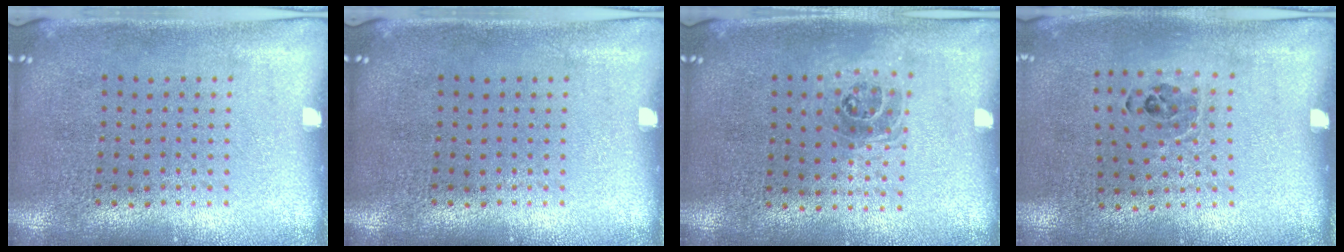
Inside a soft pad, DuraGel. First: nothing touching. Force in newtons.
{"total": 0.0}
{"total": 1.1, "press": 0.9, "slide": 0.5}
{"total": 0.9, "press": 0.8, "slide": 0.5}